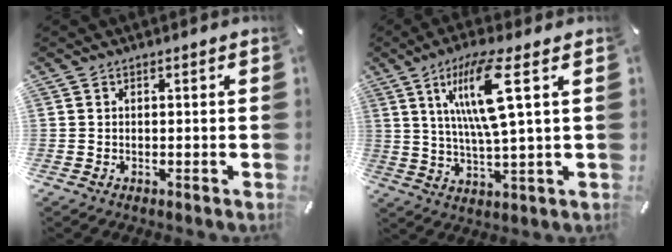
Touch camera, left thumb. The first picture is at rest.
{"total": 13.5, "force": [4.8, 2.2, 12.4], "torque": [-0.255, -0.004, 0.072]}